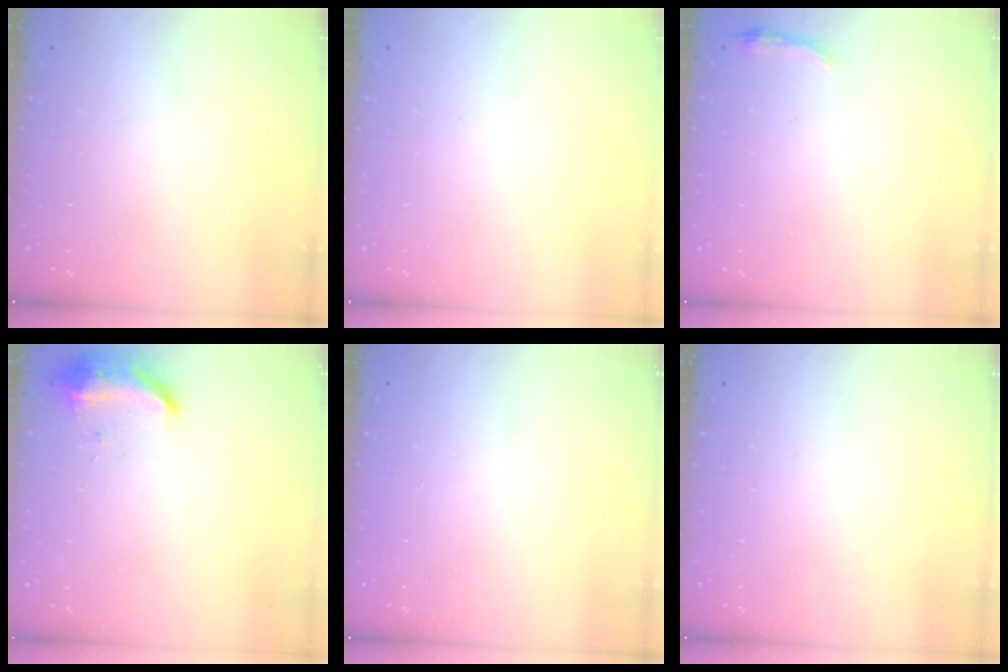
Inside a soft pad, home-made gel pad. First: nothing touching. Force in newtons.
{"total": 0.0}
{"total": 3.1, "press": 3.0, "slide": 0.7}
{"total": 8.3, "press": 8.3, "slide": 0.2}
{"total": 0.0}
{"total": 13.4, "press": 3.0, "slide": 13.1}